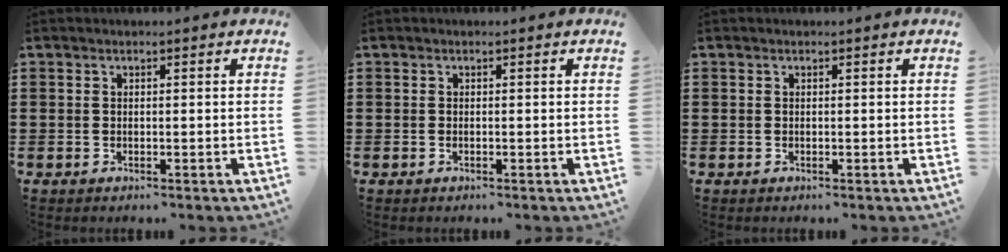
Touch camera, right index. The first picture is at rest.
{"total": 0.0}
{"total": 0.0}